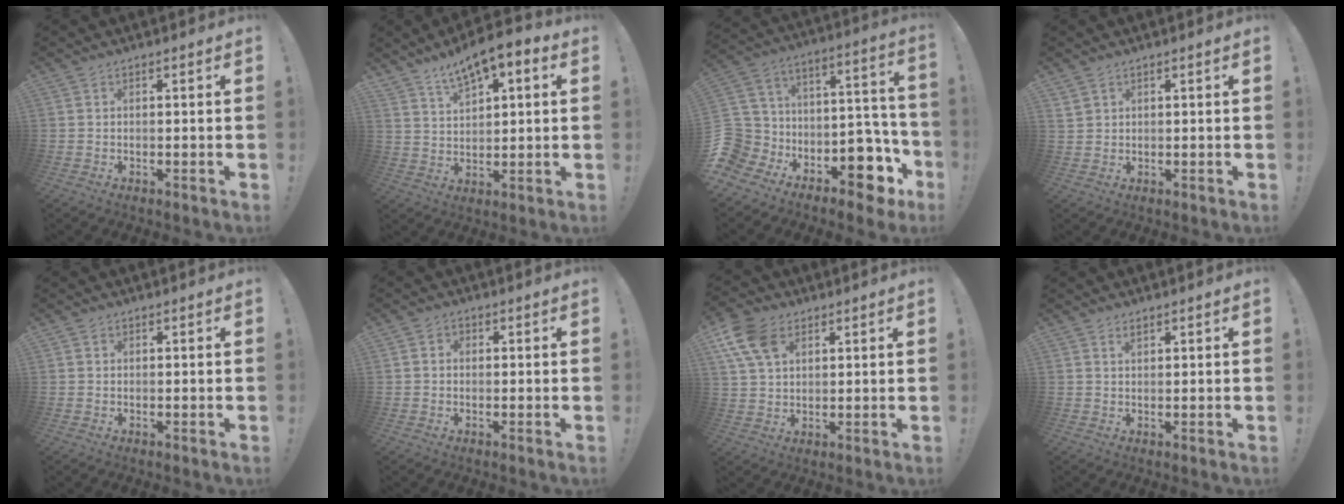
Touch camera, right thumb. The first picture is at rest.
{"total": 9.0, "force": [6.5, 3.7, 5.0], "torque": [-0.086, -0.038, 0.119]}
{"total": 14.4, "force": [-7.6, 9.4, 7.9], "torque": [-0.126, 0.019, -0.117]}
{"total": 2.5, "force": [1.8, 1.5, 0.9], "torque": [-0.012, -0.009, 0.034]}
{"total": 0.6, "force": [0.3, 0.6, -0.1], "torque": [0.007, -0.001, 0.004]}
{"total": 2.1, "force": [-0.2, 1.7, 1.1], "torque": [-0.011, 0.002, -0.005]}
{"total": 11.5, "force": [5.2, 7.7, 6.8], "torque": [-0.130, -0.012, 0.101]}
{"total": 1.4, "force": [1.1, 0.6, 0.7], "torque": [0.002, -0.008, 0.018]}